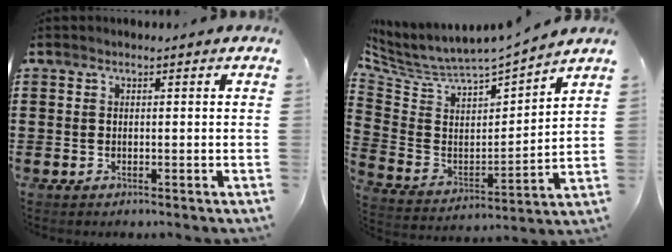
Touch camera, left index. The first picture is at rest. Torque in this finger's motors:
{"motor_torque": [1.09, 1.05, 0.06, 0.10]}